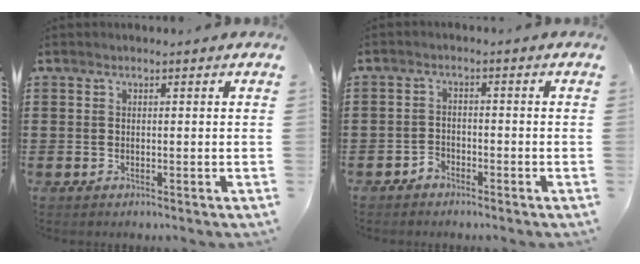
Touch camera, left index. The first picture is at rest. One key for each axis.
{"total": 2.0, "fx": -1.8, "fy": 0.8, "fz": 0.0, "tx": -0.009, "ty": 0.003, "tz": -0.040}